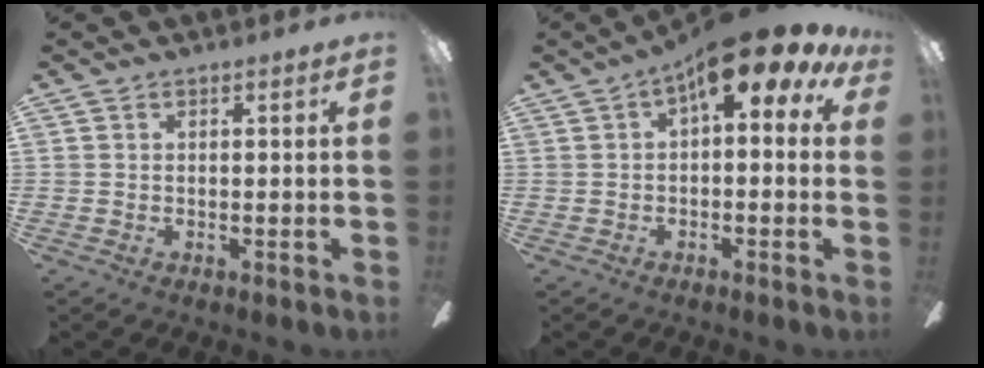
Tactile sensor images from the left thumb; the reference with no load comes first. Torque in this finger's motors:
{"motor_torque": [0.26, 0.65, 2.07, -0.70, 0.22]}